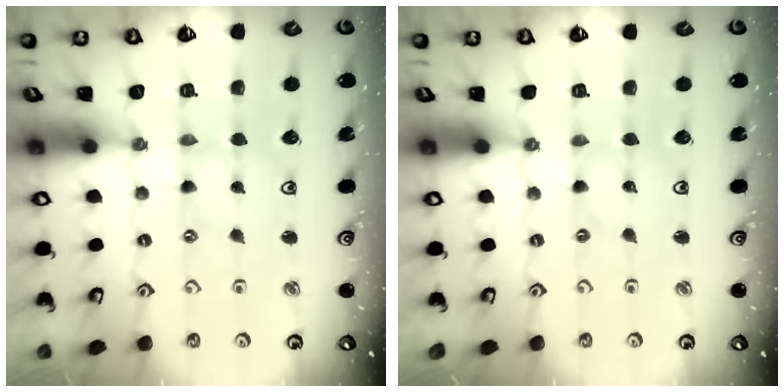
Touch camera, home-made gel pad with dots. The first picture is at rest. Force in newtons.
{"total": 0.0}